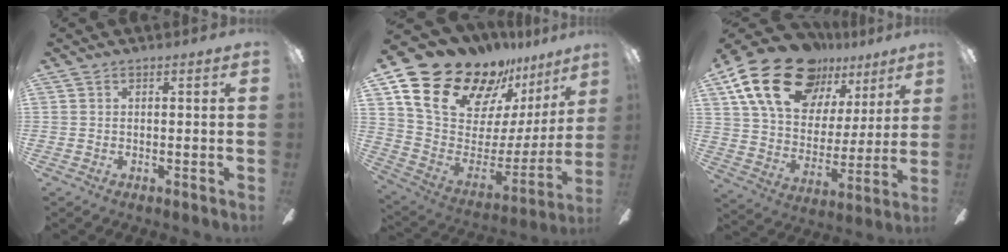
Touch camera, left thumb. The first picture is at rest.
{"total": 21.7, "force": [16.8, 10.7, 8.5], "torque": [-0.154, -0.120, 0.315]}
{"total": 23.6, "force": [14.8, 13.5, 12.5], "torque": [-0.225, -0.078, 0.271]}